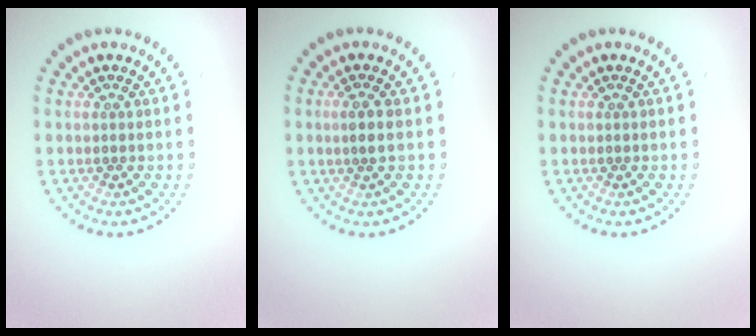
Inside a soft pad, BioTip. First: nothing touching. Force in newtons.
{"total": 1.5, "press": 1.2, "slide": 0.9}
{"total": 0.0}